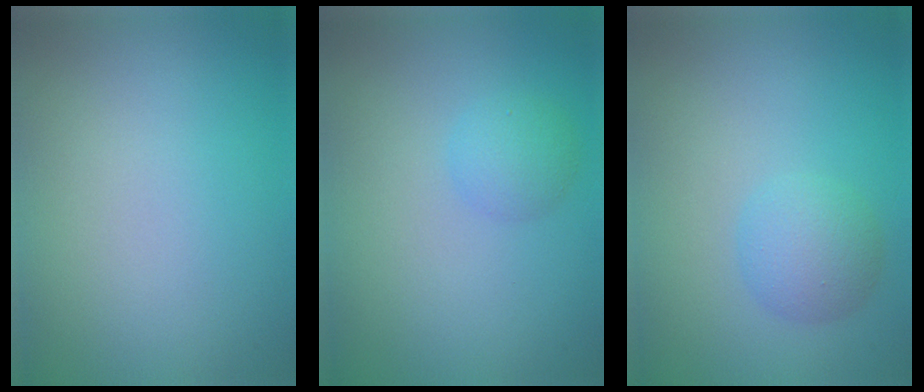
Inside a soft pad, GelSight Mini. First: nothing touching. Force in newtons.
{"total": 1.8, "press": 1.8, "slide": 0.1}
{"total": 2.8, "press": 2.8, "slide": 0.1}